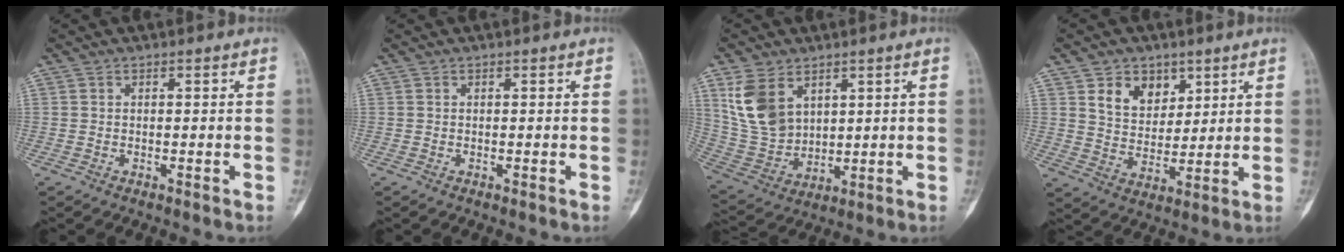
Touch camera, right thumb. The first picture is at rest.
{"total": 0.0}
{"total": 11.7, "force": [5.3, 7.9, 6.8], "torque": [-0.120, -0.019, 0.128]}
{"total": 8.7, "force": [4.4, 6.3, 4.1], "torque": [-0.038, -0.028, 0.083]}